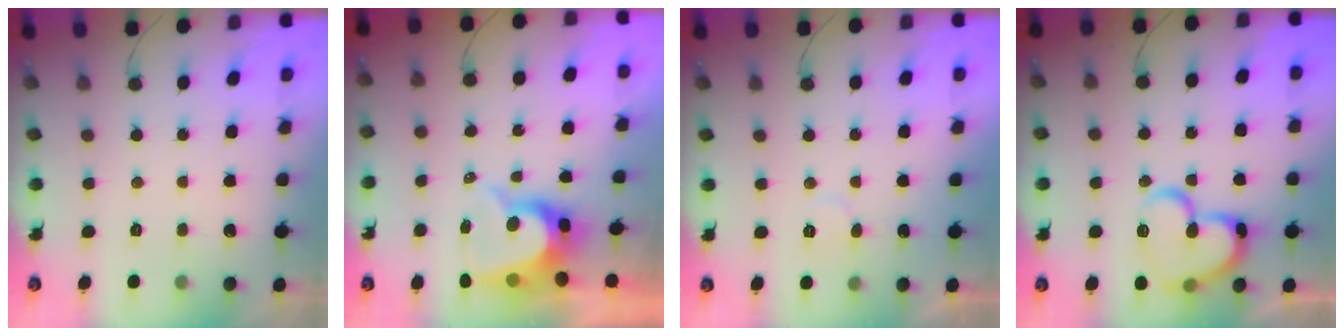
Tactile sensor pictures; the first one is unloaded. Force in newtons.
{"total": 10.1, "press": 10.0, "slide": 1.0}
{"total": 3.4, "press": 3.4, "slide": 0.2}
{"total": 19.3, "press": 19.2, "slide": 1.7}